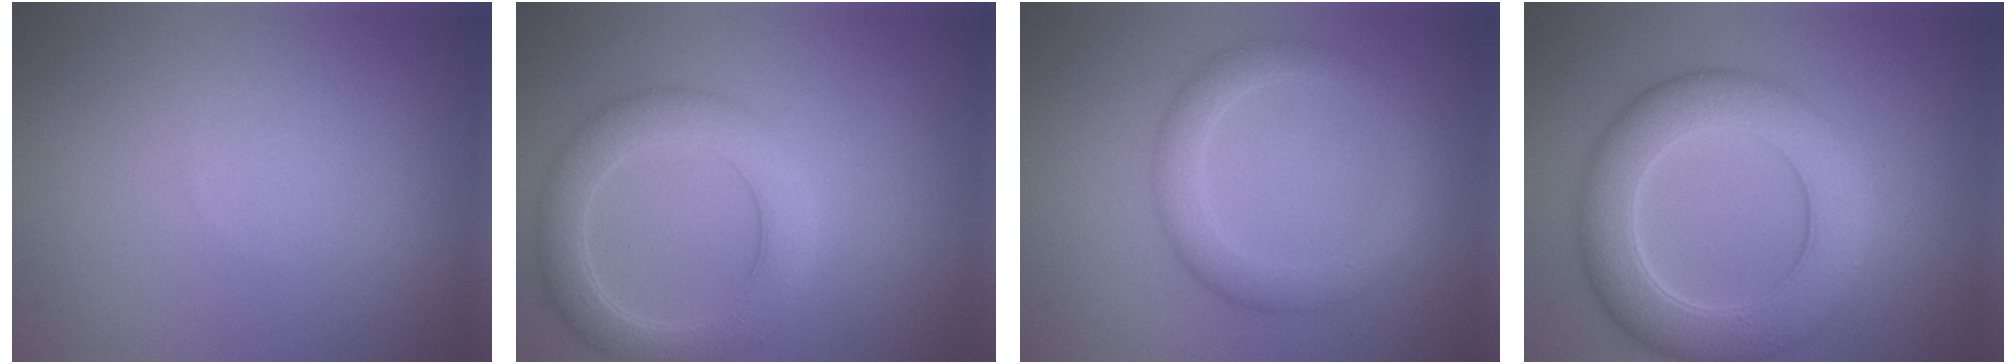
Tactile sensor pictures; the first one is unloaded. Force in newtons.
{"total": 5.0, "press": 5.0, "slide": 0.0}
{"total": 3.5, "press": 3.5, "slide": 0.3}
{"total": 8.1, "press": 8.1, "slide": 0.2}